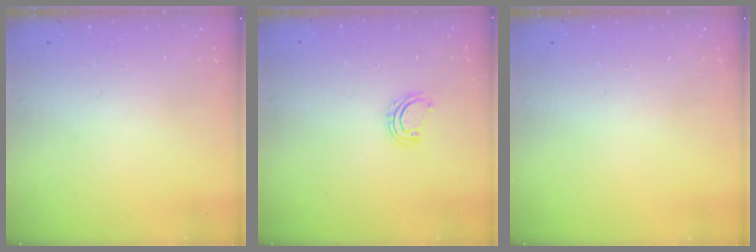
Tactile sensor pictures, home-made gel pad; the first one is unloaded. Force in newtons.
{"total": 3.9, "press": 3.9, "slide": 0.2}
{"total": 0.0}